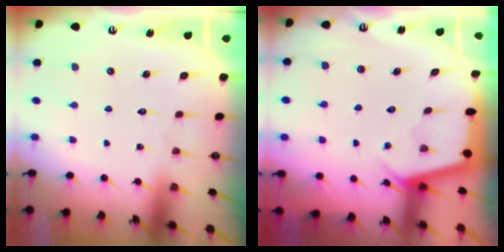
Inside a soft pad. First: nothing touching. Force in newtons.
{"total": 2.9, "press": 2.9, "slide": 0.3}